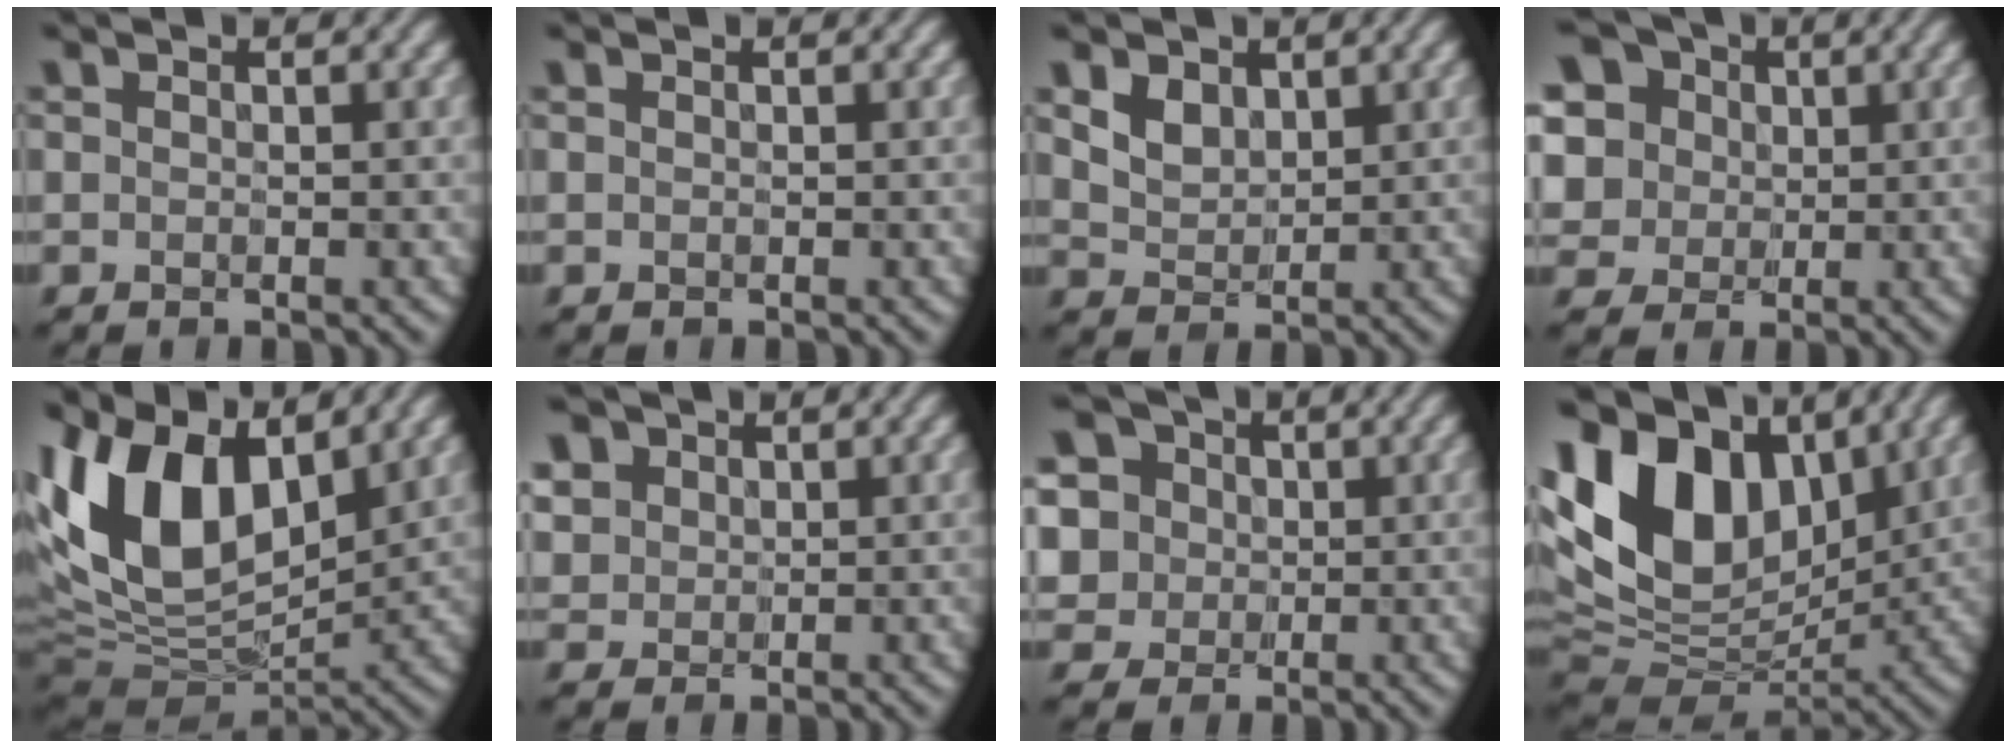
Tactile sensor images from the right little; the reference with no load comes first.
{"total": 0.0}
{"total": 2.5, "force": [0.9, 1.9, 1.2], "torque": [-0.041, -0.014, 0.025]}
{"total": 11.3, "force": [4.5, 9.0, 5.2], "torque": [-0.138, 0.024, 0.074]}
{"total": 14.2, "force": [4.6, 7.7, 11.0], "torque": [-0.229, 0.012, 0.076]}
{"total": 3.8, "force": [1.6, 3.1, 1.4], "torque": [-0.074, 0.004, 0.044]}
{"total": 9.4, "force": [3.3, 7.8, 4.2], "torque": [-0.110, 0.020, 0.049]}
{"total": 14.8, "force": [4.8, 9.6, 10.2], "torque": [-0.211, 0.028, 0.078]}